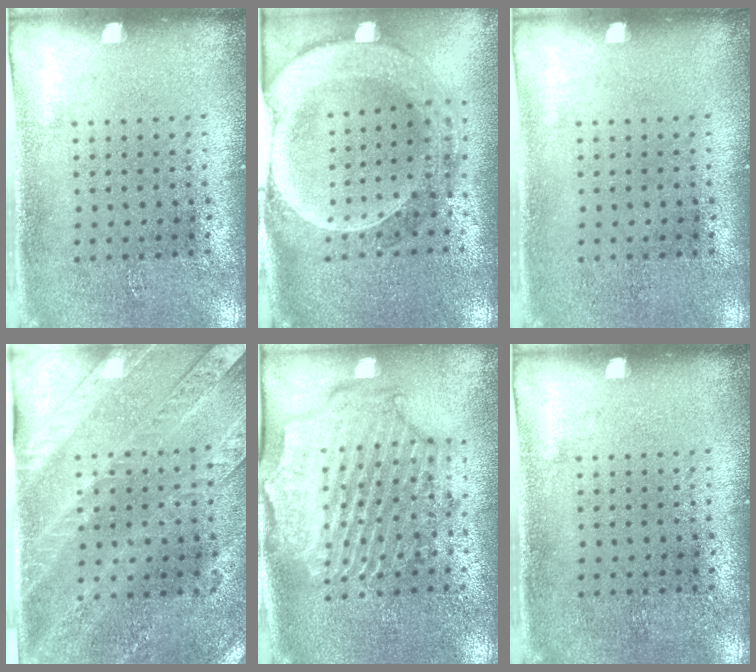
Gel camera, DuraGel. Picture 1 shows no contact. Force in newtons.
{"total": 2.7, "press": 2.4, "slide": 1.1}
{"total": 0.0}
{"total": 2.7, "press": 2.5, "slide": 1.0}
{"total": 2.3, "press": 2.2, "slide": 0.8}
{"total": 0.0}